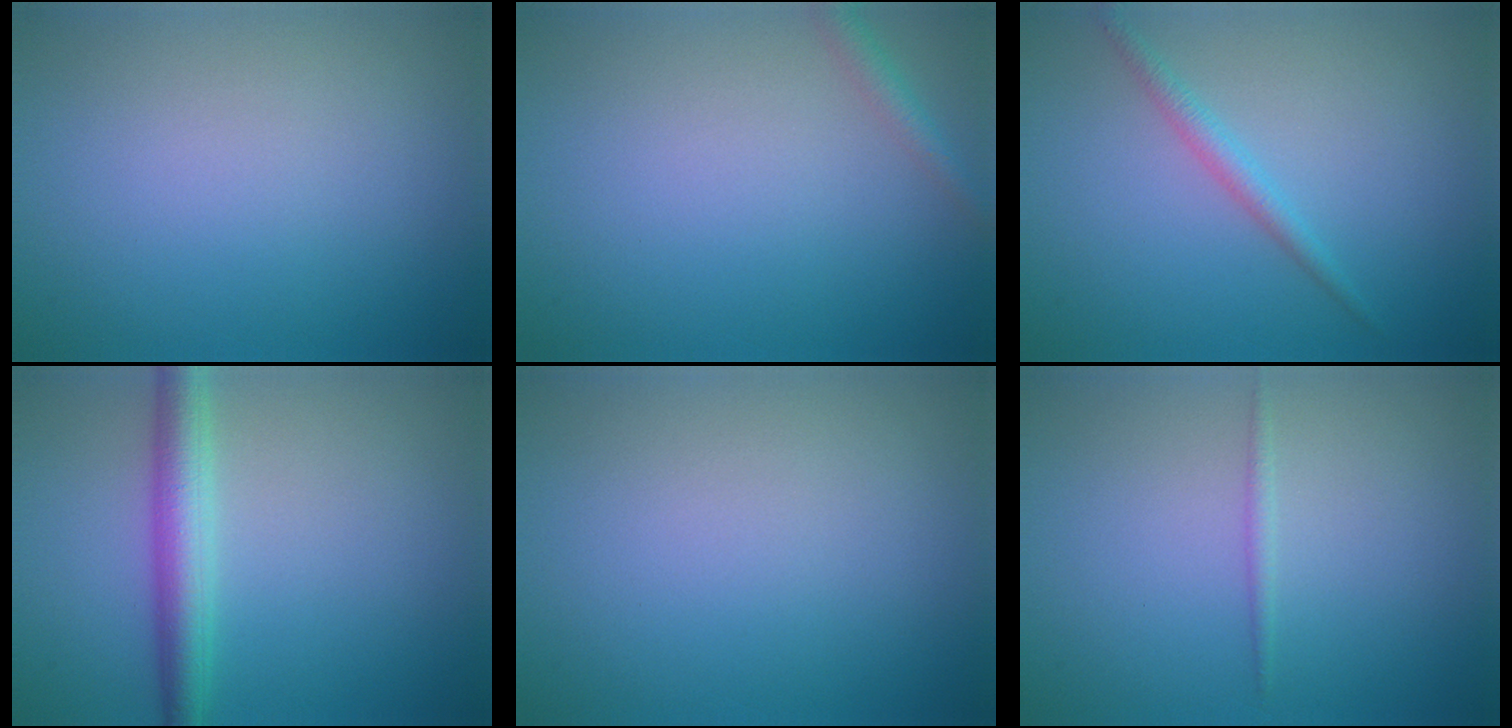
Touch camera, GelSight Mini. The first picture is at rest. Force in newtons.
{"total": 1.4, "press": 1.4, "slide": 0.1}
{"total": 1.6, "press": 1.6, "slide": 0.1}
{"total": 3.9, "press": 3.9, "slide": 0.1}
{"total": 0.0}
{"total": 0.7, "press": 0.7, "slide": 0.0}